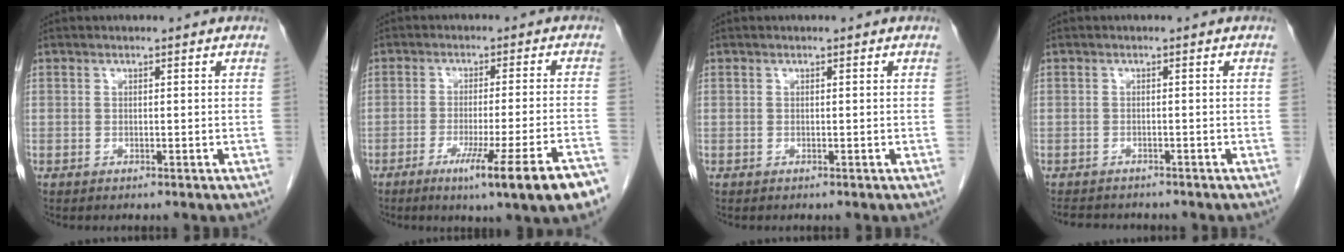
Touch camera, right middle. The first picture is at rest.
{"total": 15.1, "force": [-9.3, -1.2, 11.8], "torque": [-0.124, -0.023, -0.130]}
{"total": 0.0}
{"total": 5.0, "force": [-4.5, 1.4, 1.5], "torque": [-0.027, -0.010, -0.063]}